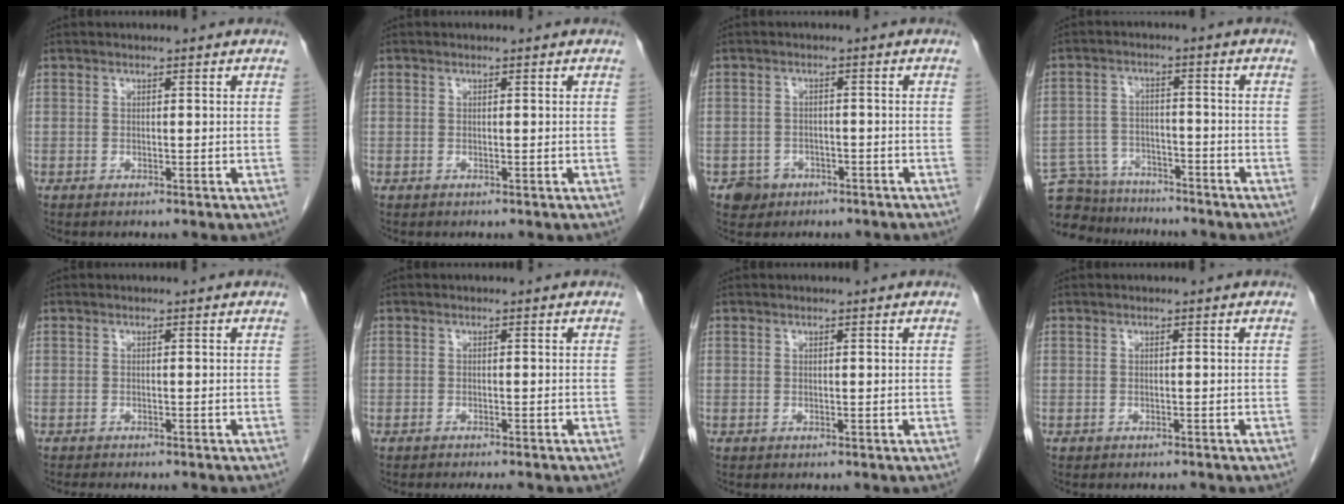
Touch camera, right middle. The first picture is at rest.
{"total": 0.0}
{"total": 3.4, "force": [-2.1, 2.7, 0.3], "torque": [-0.003, 0.011, -0.028]}
{"total": 10.8, "force": [-9.9, 4.2, 1.3], "torque": [-0.030, 0.018, -0.152]}
{"total": 4.7, "force": [-4.1, 0.9, 2.2], "torque": [-0.027, -0.009, -0.053]}
{"total": 4.4, "force": [-3.9, 0.7, 2.1], "torque": [-0.018, -0.005, -0.050]}
{"total": 0.0}
{"total": 0.6, "force": [-0.6, 0.2, 0.1], "torque": [-0.006, 0.000, -0.010]}